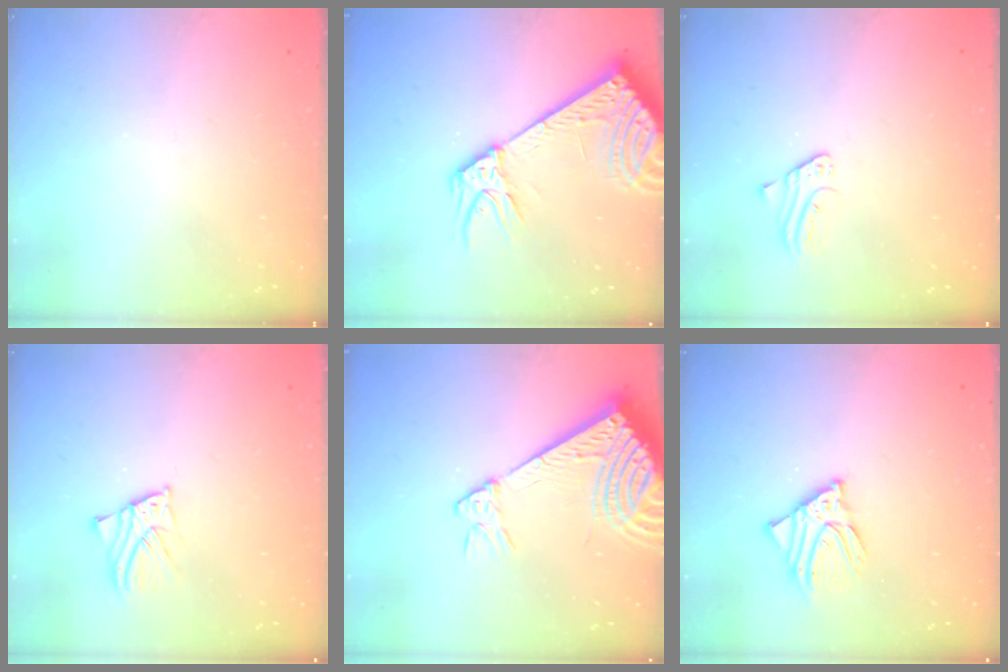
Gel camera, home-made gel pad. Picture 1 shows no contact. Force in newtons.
{"total": 11.8, "press": 11.5, "slide": 2.4}
{"total": 1.7, "press": 1.7, "slide": 0.3}
{"total": 2.6, "press": 2.6, "slide": 0.1}
{"total": 17.2, "press": 17.0, "slide": 2.7}
{"total": 7.6, "press": 7.5, "slide": 1.0}